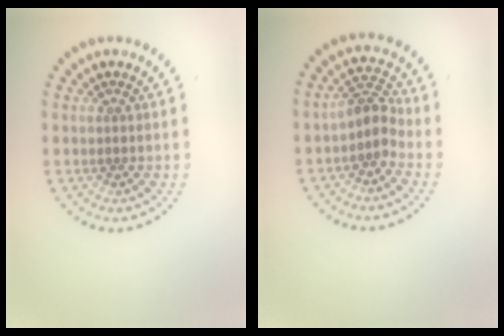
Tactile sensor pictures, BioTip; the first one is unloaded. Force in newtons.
{"total": 2.6, "press": 2.1, "slide": 1.6}